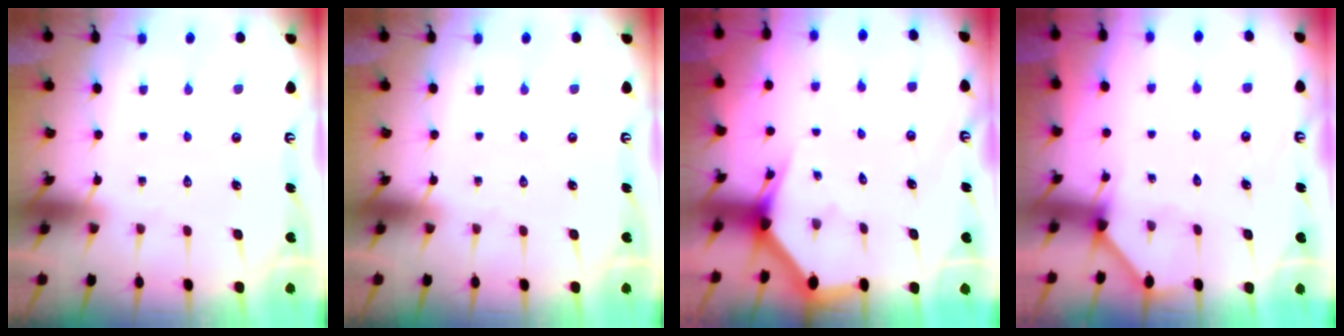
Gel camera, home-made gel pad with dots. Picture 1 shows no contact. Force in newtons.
{"total": 0.0}
{"total": 3.1, "press": 3.1, "slide": 0.1}
{"total": 2.0, "press": 2.0, "slide": 0.2}